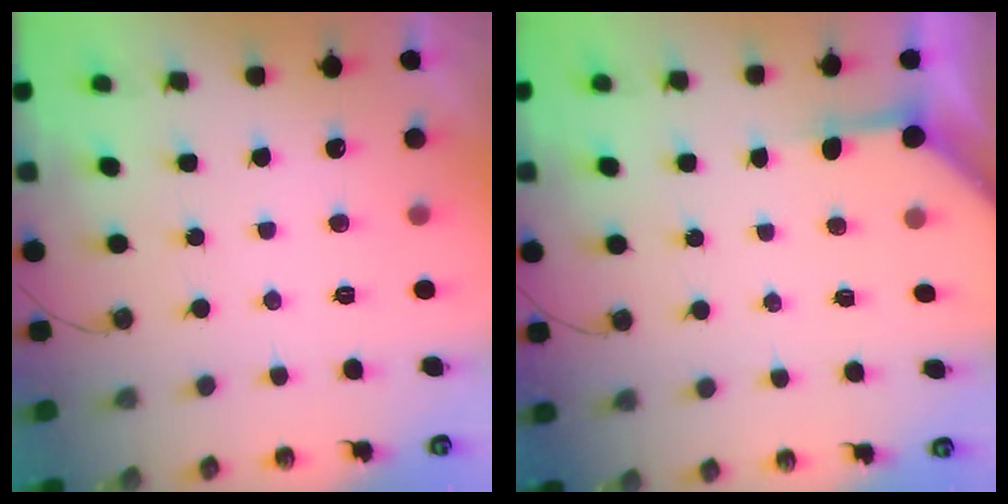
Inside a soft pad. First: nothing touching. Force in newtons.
{"total": 3.7, "press": 3.7, "slide": 0.4}